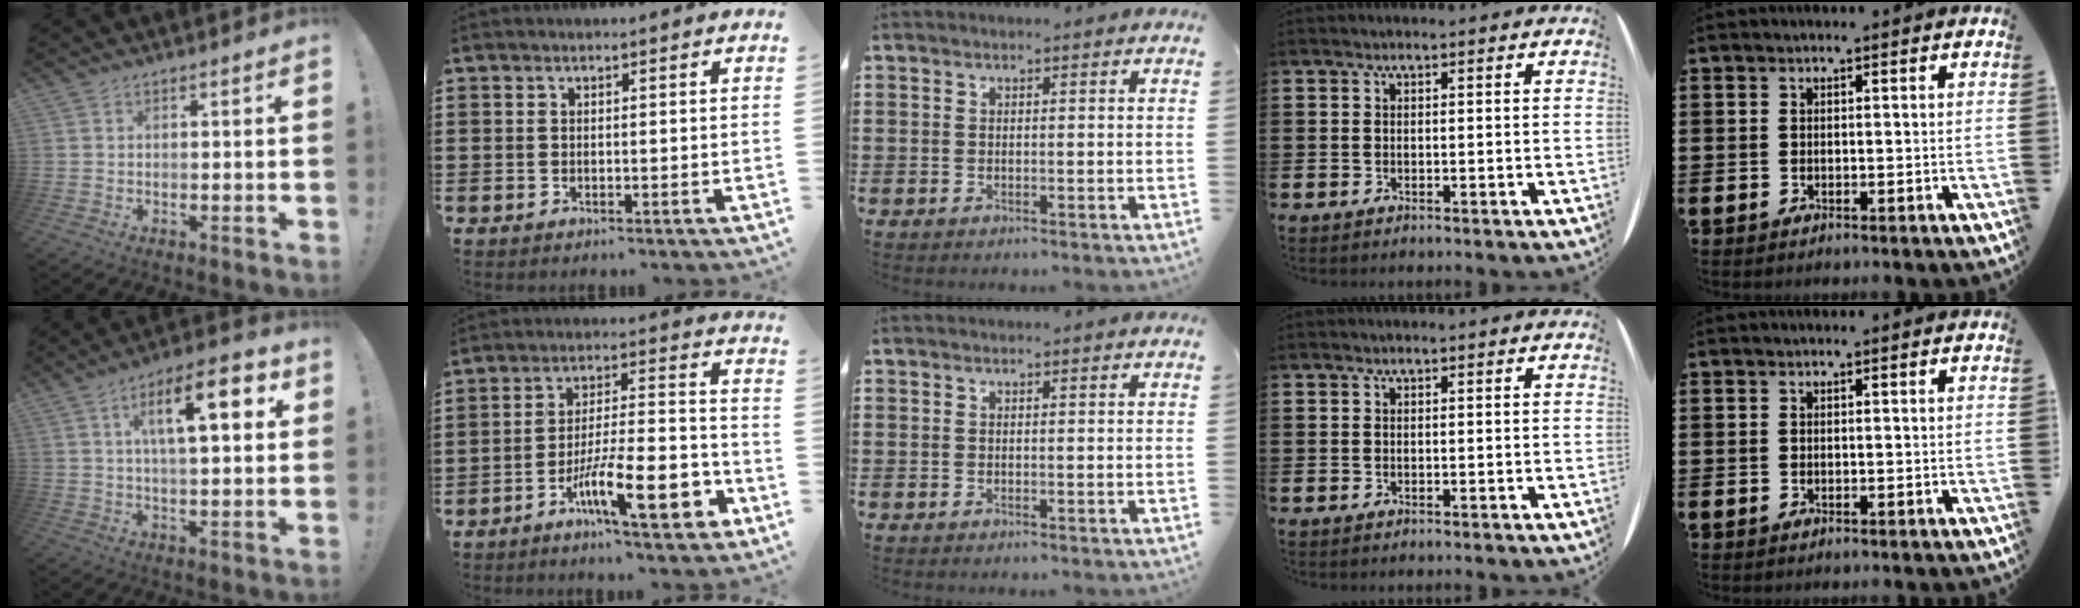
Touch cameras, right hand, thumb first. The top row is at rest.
{"thumb": {"total": 14.0, "force": [4.5, 4.6, 12.4], "torque": [-0.190, 0.000, 0.064]}, "index": {"total": 15.1, "force": [-7.6, 3.7, 12.5], "torque": [-0.210, 0.019, -0.122]}}